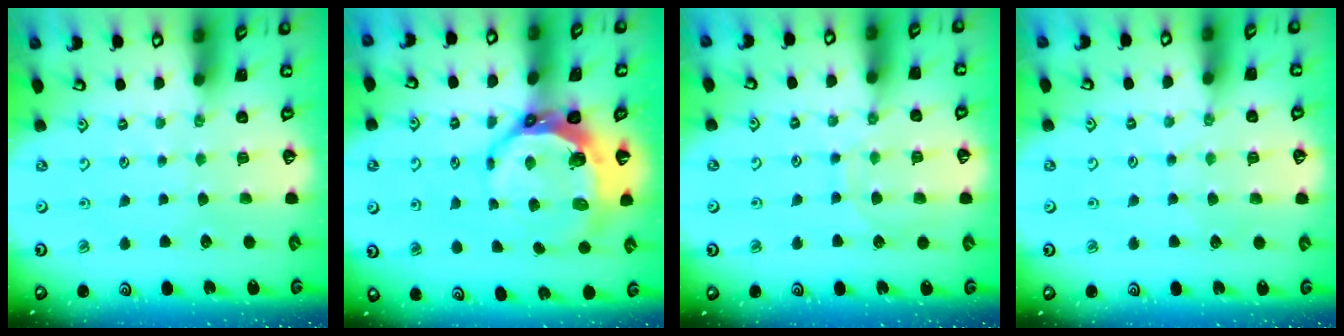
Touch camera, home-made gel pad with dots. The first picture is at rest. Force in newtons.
{"total": 10.9, "press": 9.7, "slide": 5.0}
{"total": 8.4, "press": 8.4, "slide": 0.7}
{"total": 3.8, "press": 3.7, "slide": 0.5}